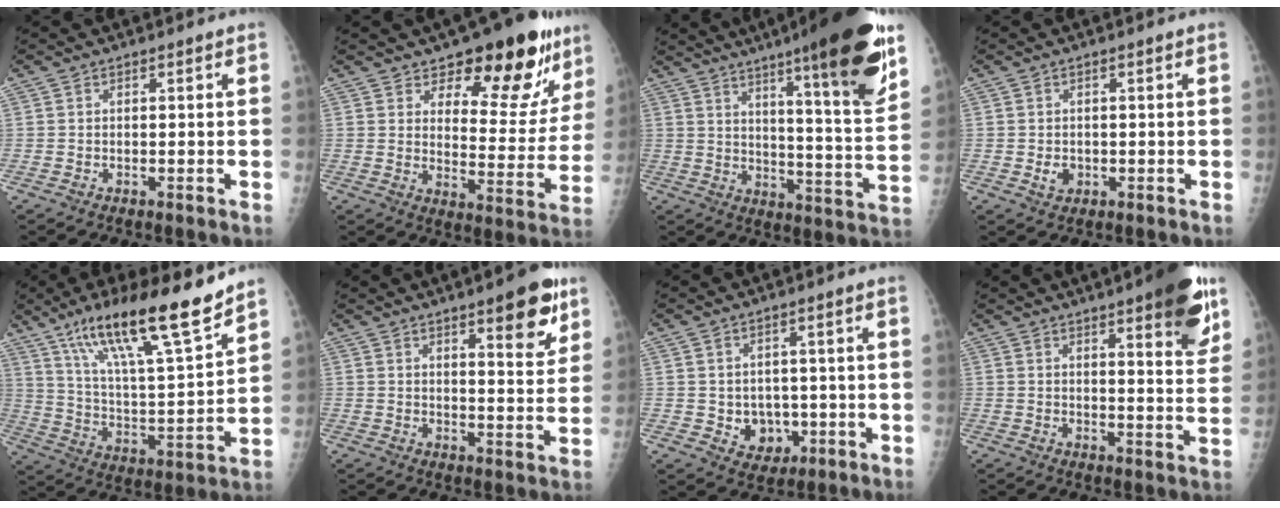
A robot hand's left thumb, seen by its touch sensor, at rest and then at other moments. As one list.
[{"total": 17.8, "force": [12.2, 8.1, 10.2], "torque": [-0.064, -0.085, 0.162]}, {"total": 22.9, "force": [13.5, 2.8, 18.3], "torque": [-0.245, -0.059, 0.196]}, {"total": 2.3, "force": [-0.4, 1.9, 1.2], "torque": [-0.012, 0.001, -0.001]}, {"total": 20.8, "force": [14.7, 2.8, 14.4], "torque": [-0.225, -0.067, 0.258]}, {"total": 11.2, "force": [6.4, 2.9, 8.8], "torque": [-0.095, -0.034, 0.085]}, {"total": 6.4, "force": [-1.1, 5.4, 3.2], "torque": [-0.012, 0.005, -0.002]}, {"total": 13.7, "force": [7.8, 3.0, 10.9], "torque": [-0.116, -0.036, 0.100]}]